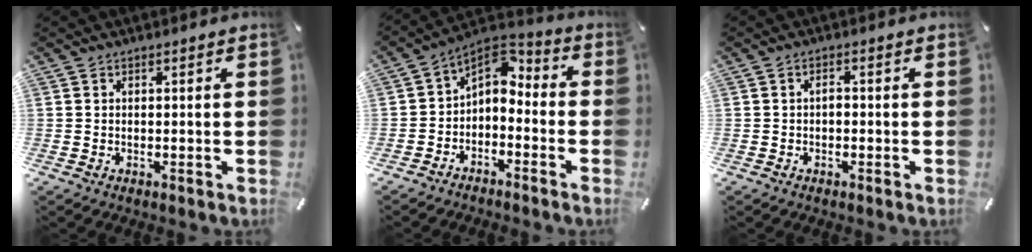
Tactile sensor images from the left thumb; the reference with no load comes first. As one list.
[{"total": 5.3, "force": [-0.8, 4.4, 2.8], "torque": [-0.043, 0.008, -0.018]}, {"total": 1.5, "force": [-0.3, 0.8, 1.2], "torque": [-0.023, 0.004, -0.008]}]